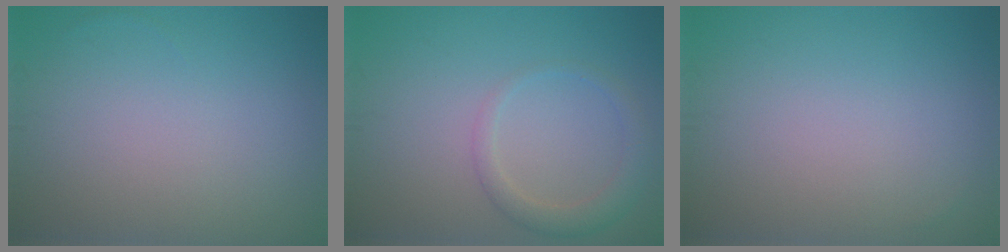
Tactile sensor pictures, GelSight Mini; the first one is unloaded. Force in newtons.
{"total": 2.3, "press": 2.3, "slide": 0.2}
{"total": 0.0}